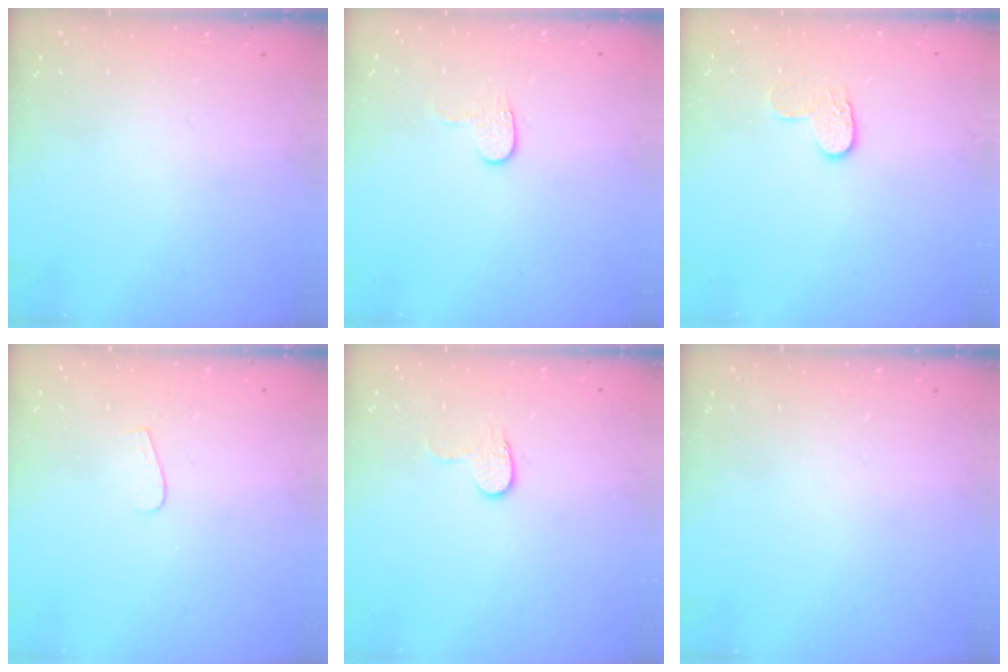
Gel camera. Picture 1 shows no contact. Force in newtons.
{"total": 3.5, "press": 3.5, "slide": 0.4}
{"total": 7.3, "press": 7.3, "slide": 0.2}
{"total": 3.4, "press": 3.4, "slide": 0.3}
{"total": 5.4, "press": 5.4, "slide": 0.5}
{"total": 0.0}